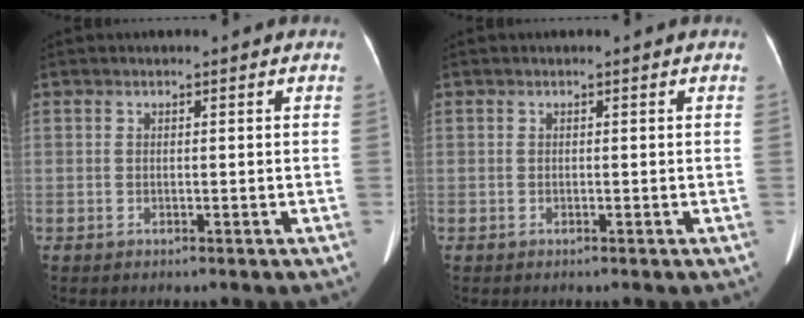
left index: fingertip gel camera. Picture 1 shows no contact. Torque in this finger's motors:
{"motor_torque": [0.03, 0.00, 0.01, 0.01]}